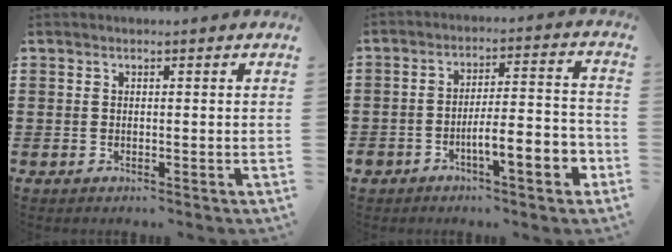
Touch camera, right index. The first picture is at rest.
{"total": 7.8, "force": [-3.9, 2.1, 6.4], "torque": [-0.087, 0.000, -0.070]}